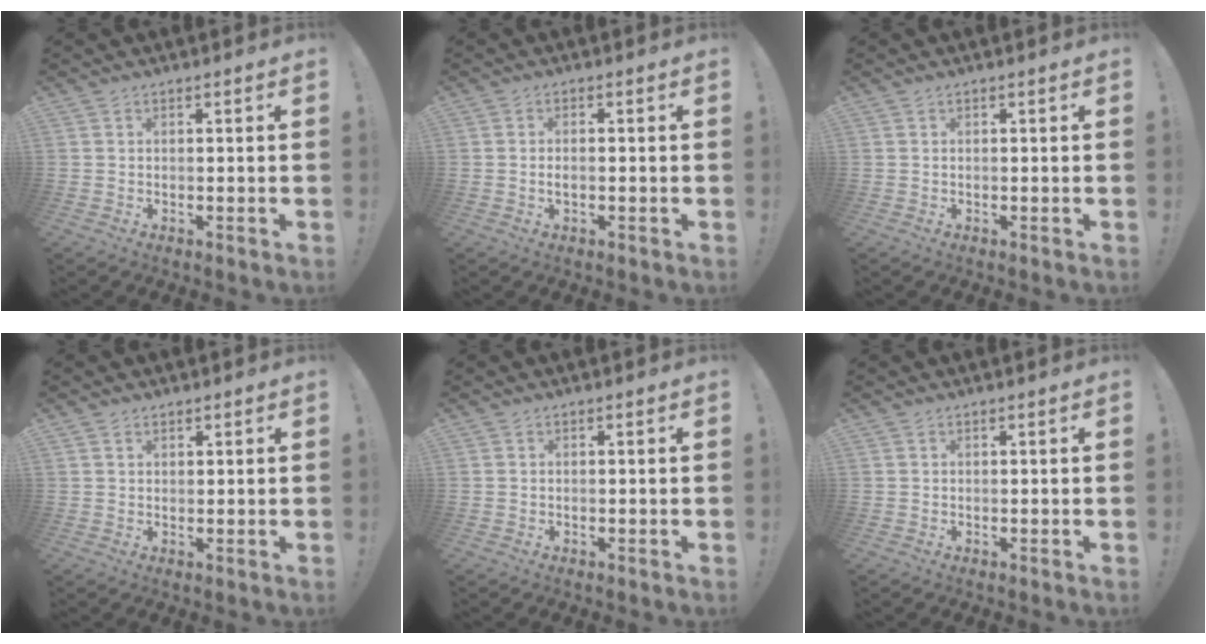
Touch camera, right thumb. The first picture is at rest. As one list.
[{"total": 1.5, "force": [-0.3, 0.6, 1.4], "torque": [-0.025, 0.005, -0.006]}, {"total": 0.0}, {"total": 1.2, "force": [0.9, 0.8, 0.2], "torque": [0.002, -0.002, 0.017]}, {"total": 0.0}, {"total": 0.0}]